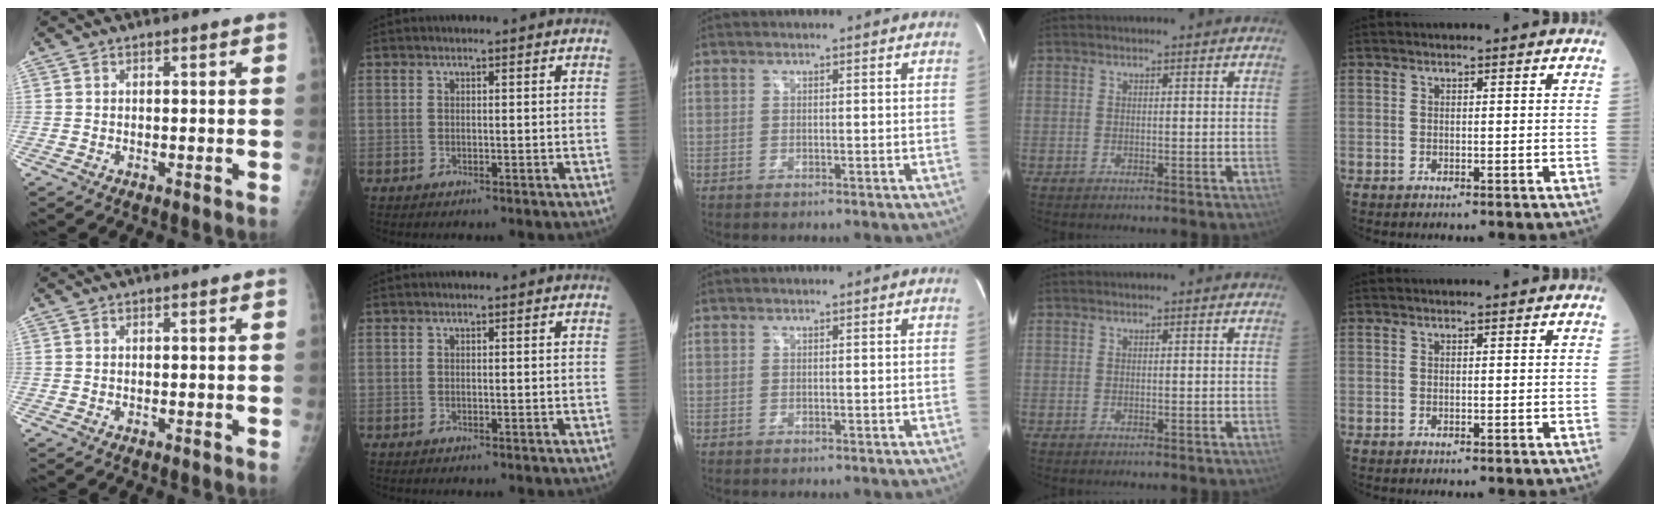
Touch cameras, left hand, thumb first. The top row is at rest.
{}